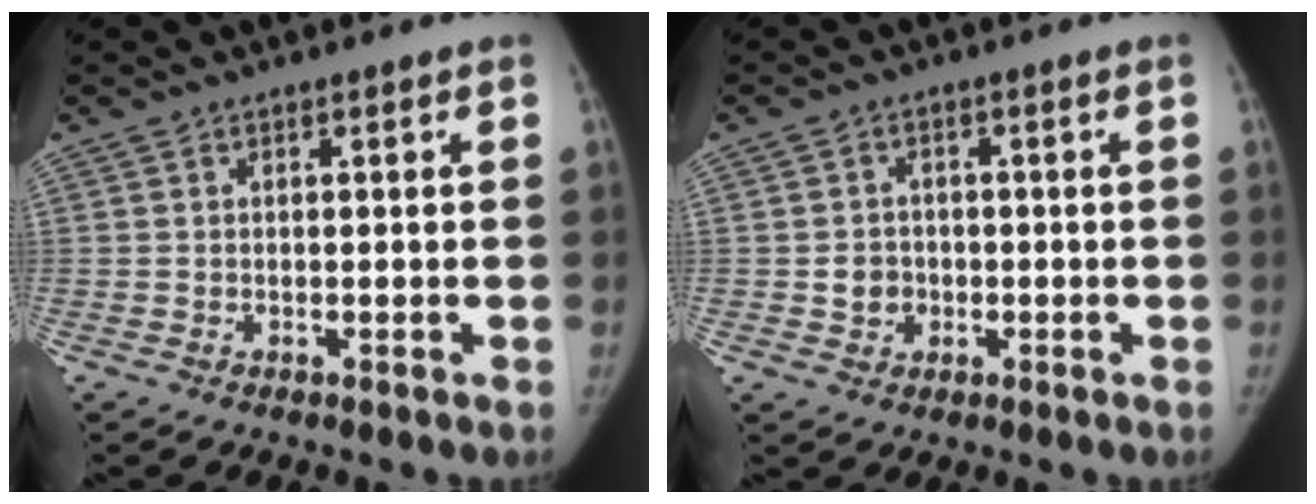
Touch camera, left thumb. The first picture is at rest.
{"total": 3.7, "force": [-0.7, 3.4, 1.4], "torque": [-0.004, 0.006, -0.010]}